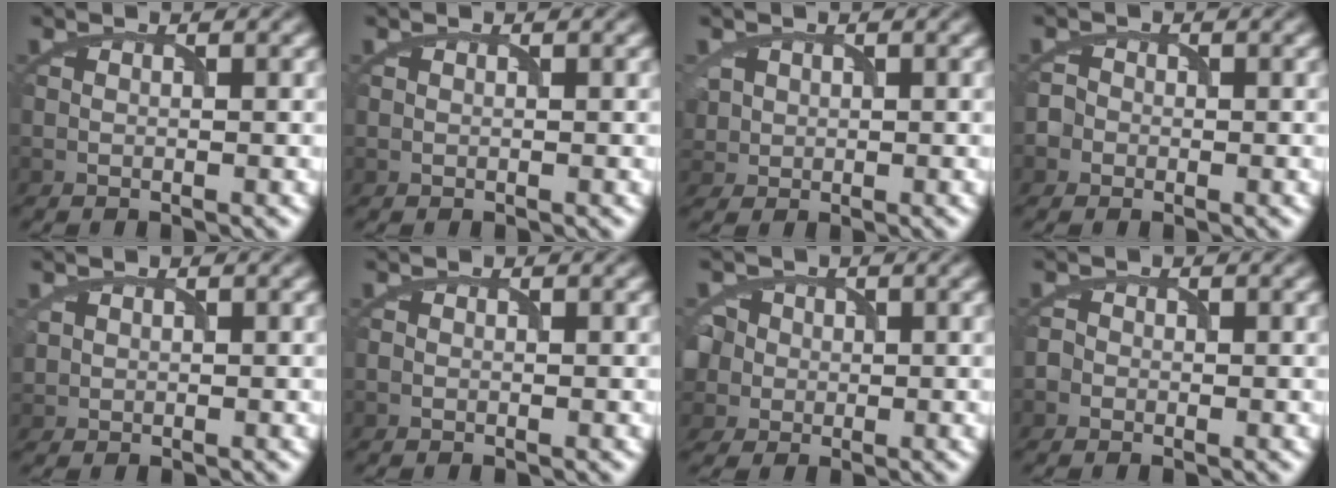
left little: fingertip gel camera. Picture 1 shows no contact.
{"total": 0.0}
{"total": 1.8, "force": [0.5, 1.7, 0.1], "torque": [0.000, -0.002, 0.016]}
{"total": 1.9, "force": [-0.8, 1.7, 0.0], "torque": [0.009, 0.009, -0.016]}
{"total": 0.7, "force": [0.4, 0.6, -0.2], "torque": [0.006, 0.000, 0.014]}
{"total": 0.0}
{"total": 5.0, "force": [-0.1, 4.6, 1.8], "torque": [-0.033, 0.023, -0.014]}
{"total": 0.9, "force": [-0.5, 0.7, -0.2], "torque": [0.012, 0.001, -0.008]}